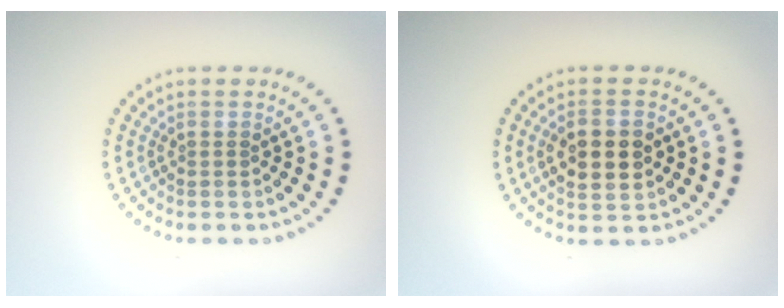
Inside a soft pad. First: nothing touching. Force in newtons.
{"total": 4.4, "press": 4.3, "slide": 0.5}